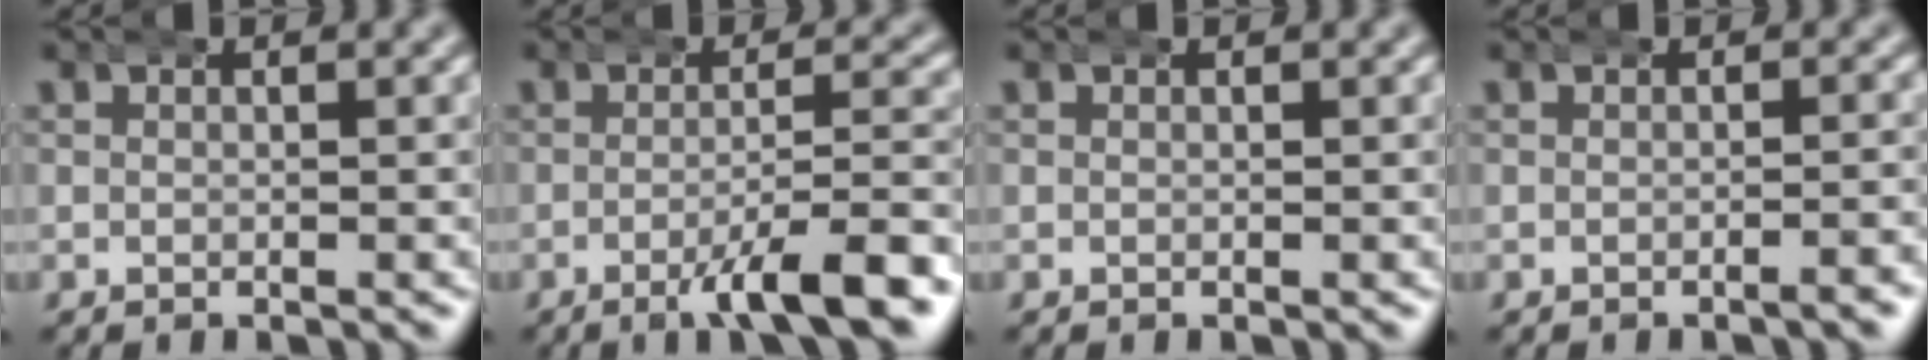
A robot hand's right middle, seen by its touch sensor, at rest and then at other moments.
{"total": 5.7, "force": [-3.3, 0.7, 4.5], "torque": [-0.070, -0.006, -0.051]}
{"total": 0.0}
{"total": 1.1, "force": [-0.8, -0.2, 0.6], "torque": [-0.009, 0.006, -0.016]}